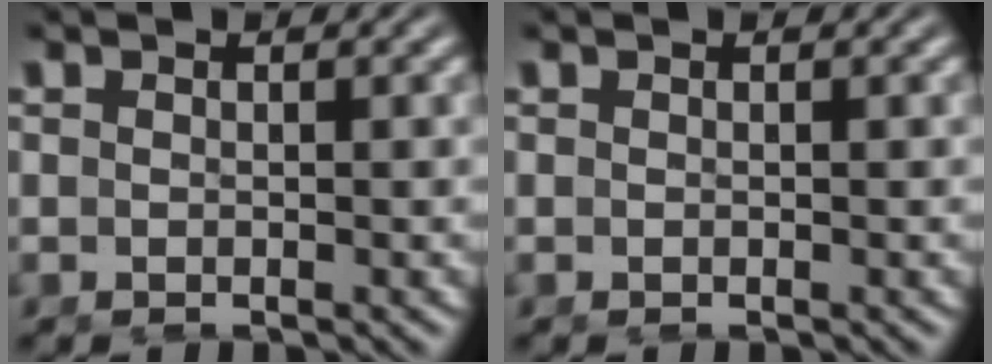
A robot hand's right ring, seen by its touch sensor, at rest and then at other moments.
{"total": 0.0}